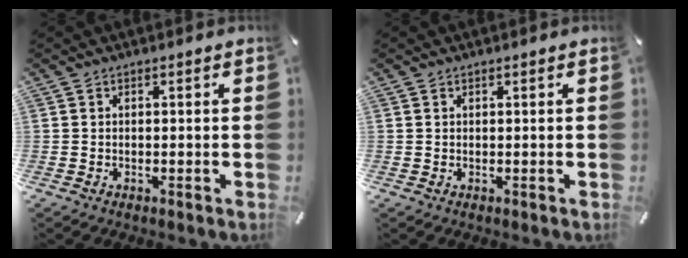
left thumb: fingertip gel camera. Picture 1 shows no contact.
{"total": 0.0}